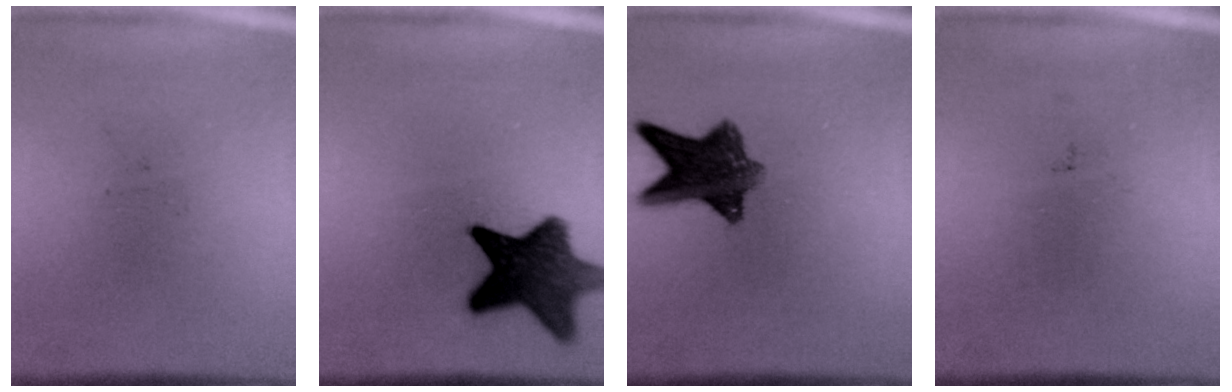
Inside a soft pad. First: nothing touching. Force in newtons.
{"total": 10.7}
{"total": 8.9}
{"total": 0.0}